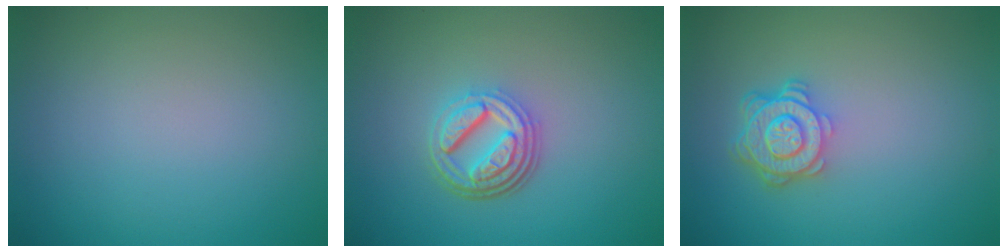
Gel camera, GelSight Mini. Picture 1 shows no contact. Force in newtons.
{"total": 4.7, "press": 3.5, "slide": 3.1}
{"total": 4.5, "press": 3.4, "slide": 2.9}